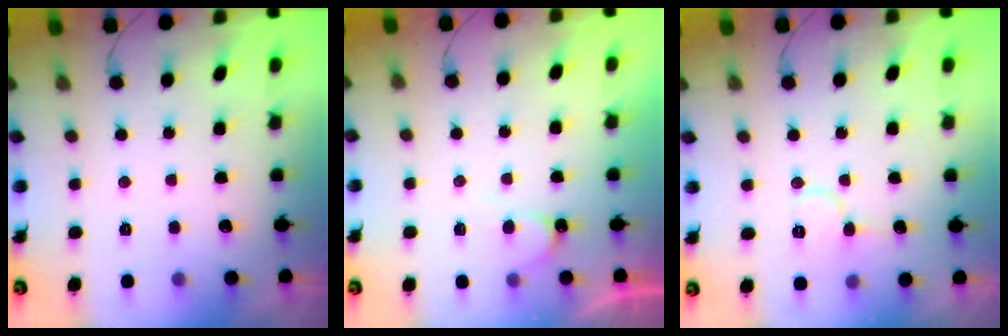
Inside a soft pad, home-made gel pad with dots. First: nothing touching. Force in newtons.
{"total": 5.4, "press": 5.4, "slide": 0.4}
{"total": 8.3, "press": 8.2, "slide": 0.7}